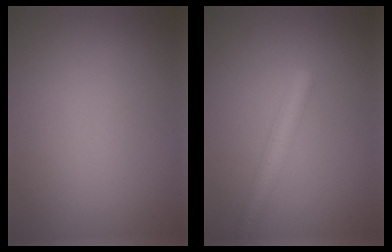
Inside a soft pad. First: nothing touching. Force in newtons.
{"total": 3.0, "press": 3.0, "slide": 0.2}